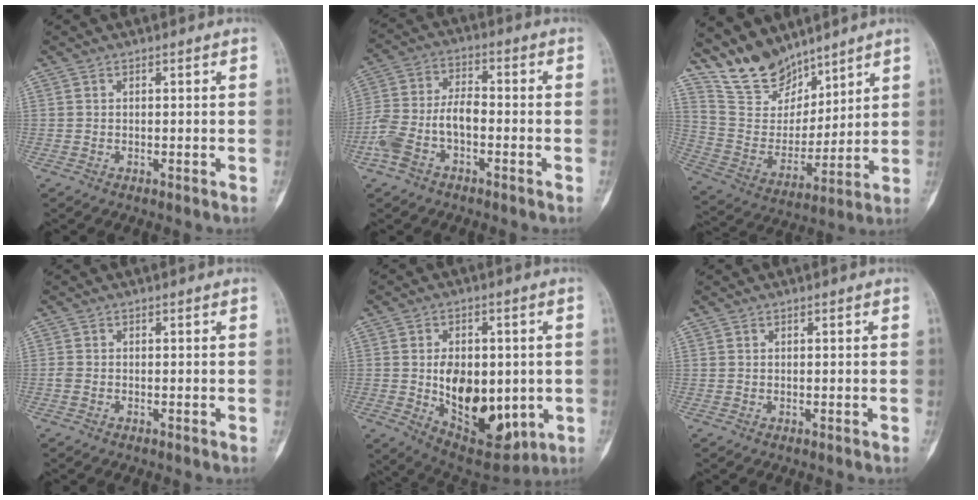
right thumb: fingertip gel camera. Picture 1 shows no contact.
{"total": 10.3, "force": [-3.4, 5.7, 8.0], "torque": [-0.174, 0.035, -0.069]}
{"total": 14.2, "force": [12.2, 6.4, 3.4], "torque": [-0.033, -0.069, 0.245]}
{"total": 1.0, "force": [-0.2, 0.7, 0.7], "torque": [-0.018, -0.001, -0.005]}
{"total": 17.4, "force": [-1.5, 10.4, 13.9], "torque": [-0.169, -0.016, 0.004]}
{"total": 0.0}